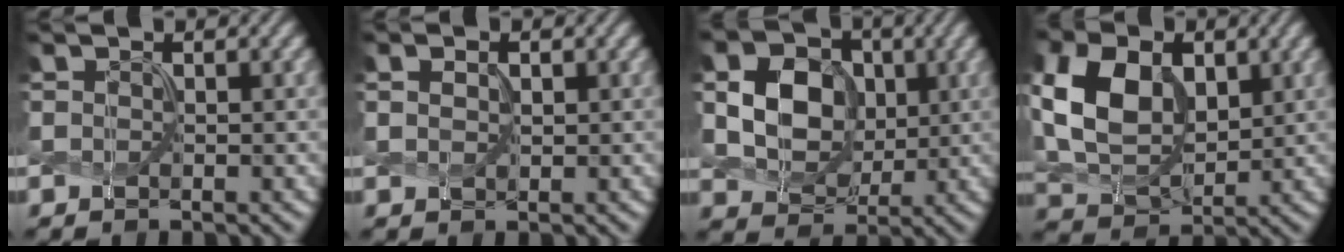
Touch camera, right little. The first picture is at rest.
{"total": 1.1, "force": [0.2, 0.7, 0.8], "torque": [-0.022, 0.001, 0.013]}
{"total": 8.0, "force": [0.7, 6.7, 4.4], "torque": [-0.116, 0.014, 0.013]}
{"total": 8.7, "force": [1.6, 6.0, 6.2], "torque": [-0.152, 0.007, 0.029]}